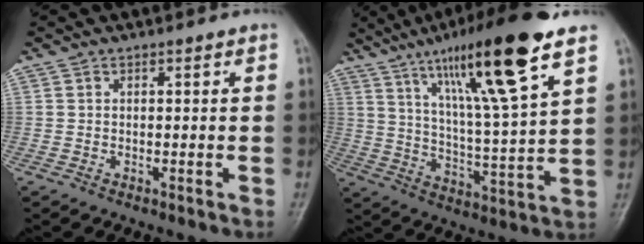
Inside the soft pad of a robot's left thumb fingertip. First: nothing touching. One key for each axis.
{"total": 19.8, "fx": 11.6, "fy": 2.0, "fz": 16.0, "tx": -0.259, "ty": -0.043, "tz": 0.196}